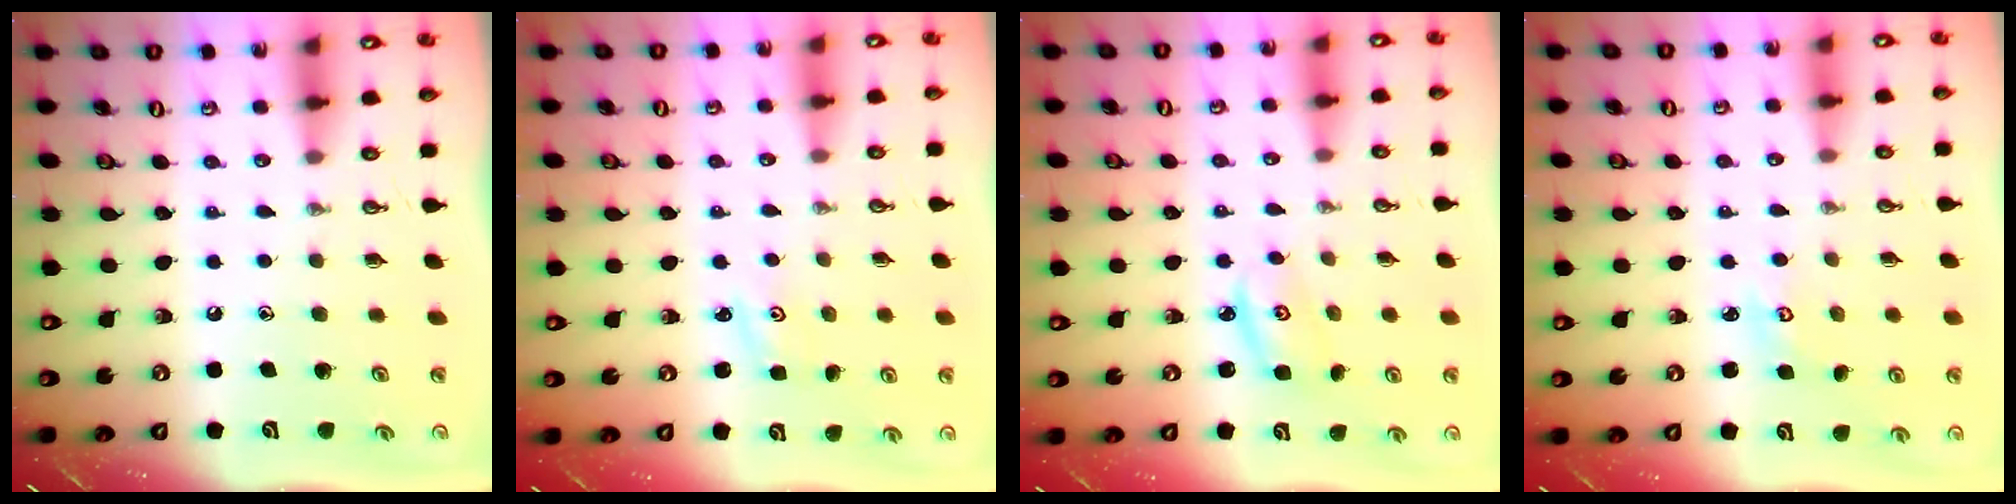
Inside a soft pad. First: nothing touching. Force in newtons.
{"total": 1.3, "press": 1.2, "slide": 0.2}
{"total": 3.1, "press": 3.1, "slide": 0.2}
{"total": 2.8, "press": 2.8, "slide": 0.3}